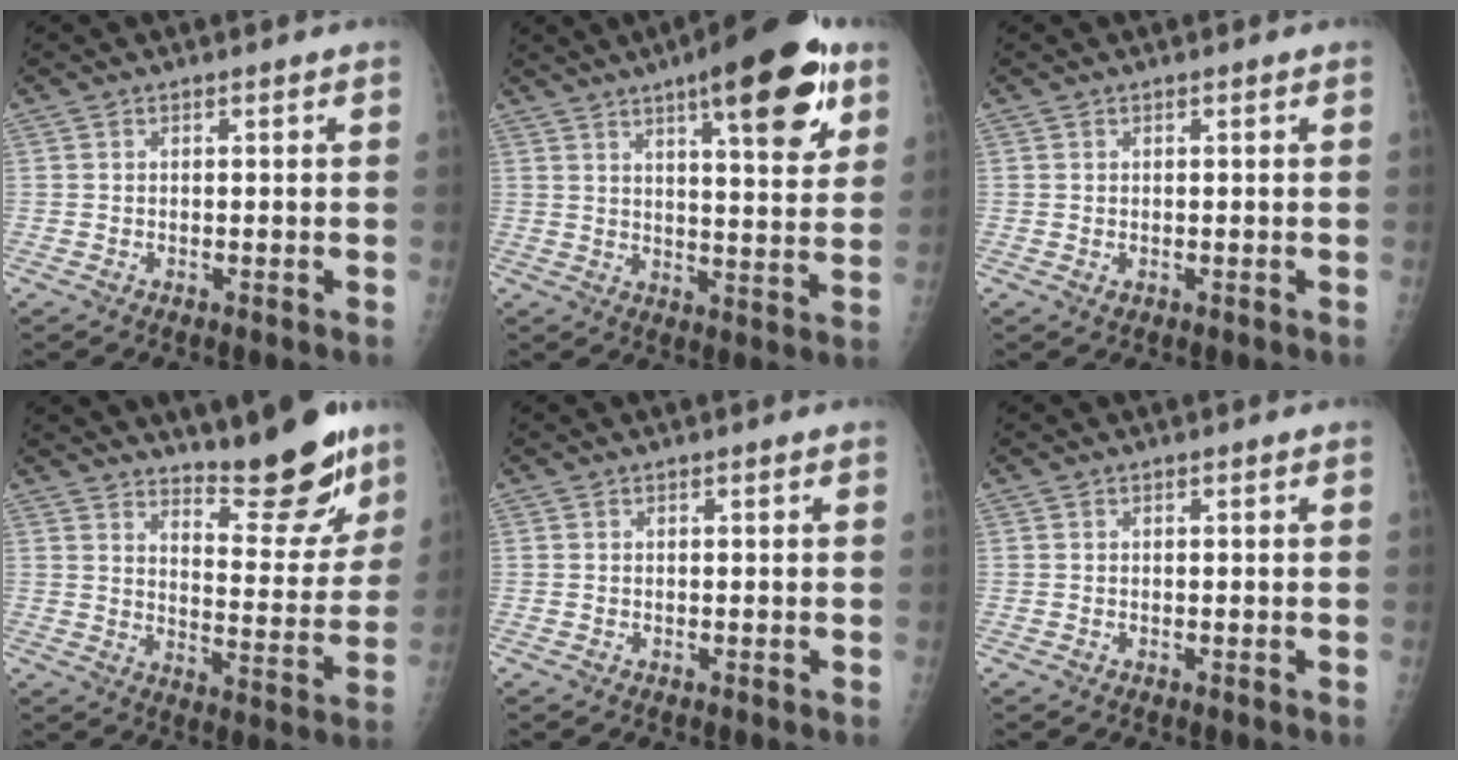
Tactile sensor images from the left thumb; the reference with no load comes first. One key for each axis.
{"total": 17.9, "fx": 9.5, "fy": 5.0, "fz": 14.3, "tx": -0.169, "ty": -0.037, "tz": 0.130}
{"total": 1.0, "fx": 0.3, "fy": 0.5, "fz": 0.9, "tx": -0.014, "ty": -0.002, "tz": 0.008}
{"total": 15.6, "fx": 12.5, "fy": 4.0, "fz": 8.5, "tx": -0.082, "ty": -0.104, "tz": 0.182}
{"total": 0.0}
{"total": 0.0}